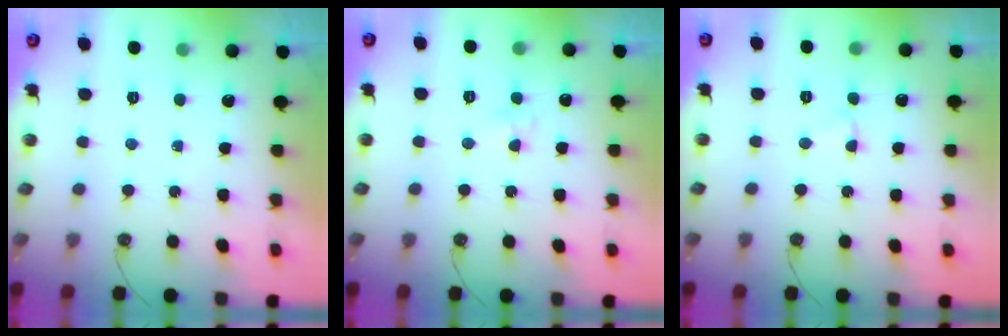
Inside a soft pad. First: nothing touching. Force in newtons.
{"total": 3.5, "press": 3.5, "slide": 0.6}
{"total": 3.6, "press": 1.9, "slide": 3.1}